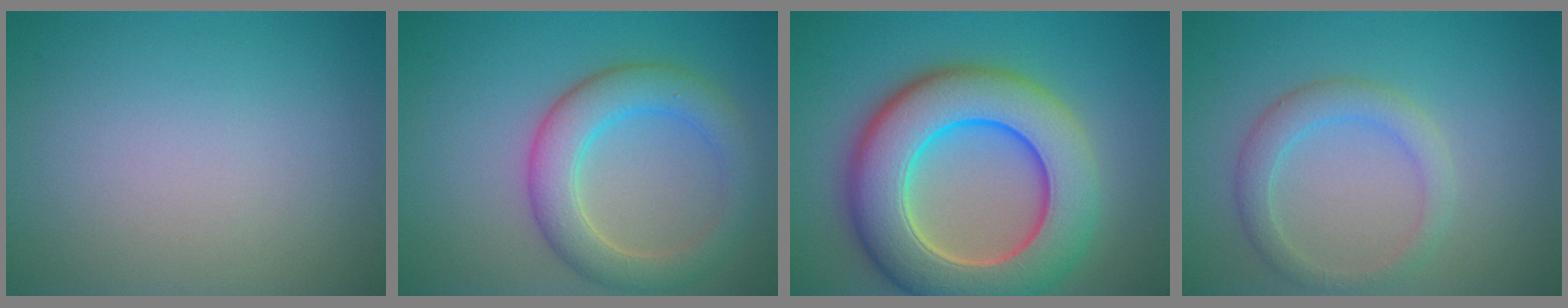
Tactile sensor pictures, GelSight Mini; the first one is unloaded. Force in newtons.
{"total": 5.2, "press": 5.2, "slide": 0.2}
{"total": 11.7, "press": 11.7, "slide": 0.8}
{"total": 2.7, "press": 2.7, "slide": 0.0}